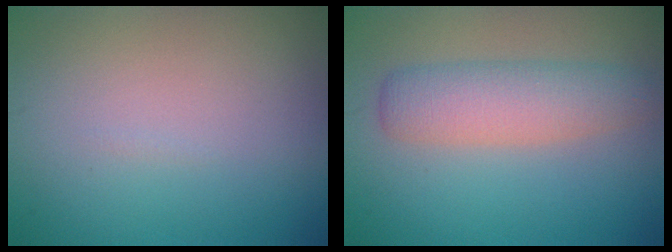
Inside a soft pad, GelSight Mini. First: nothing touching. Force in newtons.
{"total": 4.1, "press": 4.1, "slide": 0.2}